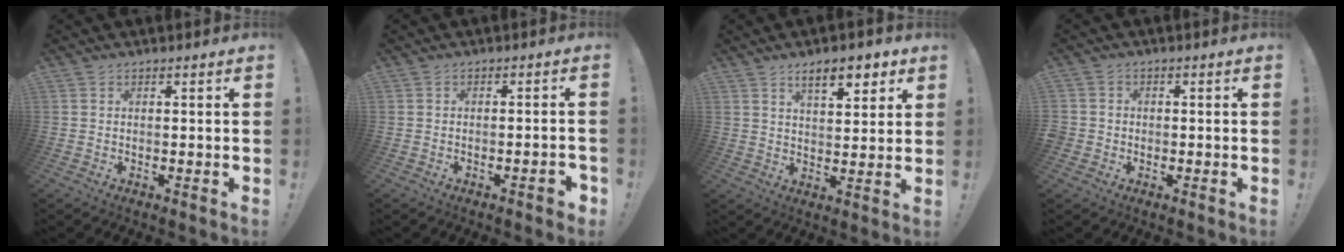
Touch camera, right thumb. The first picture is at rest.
{"total": 3.0, "force": [-1.9, 0.4, 2.3], "torque": [-0.039, 0.010, -0.028]}
{"total": 8.7, "force": [5.2, 3.1, 6.2], "torque": [-0.085, -0.020, 0.087]}
{"total": 2.5, "force": [-0.8, 2.2, 0.9], "torque": [-0.015, 0.007, -0.014]}